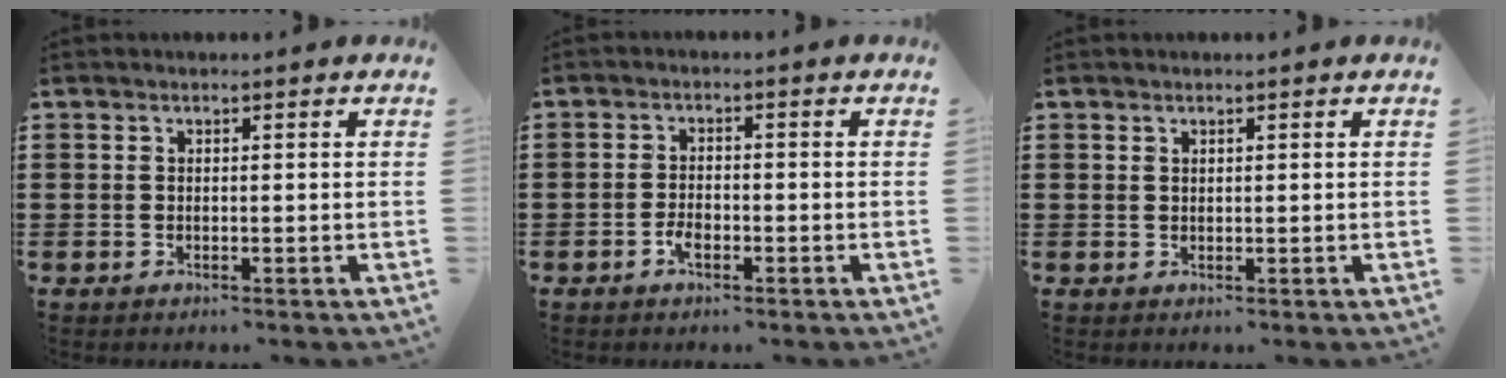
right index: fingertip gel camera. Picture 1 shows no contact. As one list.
[{"total": 2.4, "force": [-1.2, 1.0, 1.8], "torque": [-0.040, 0.000, -0.024]}, {"total": 0.7, "force": [0.5, 0.4, 0.1], "torque": [-0.004, 0.001, 0.010]}]